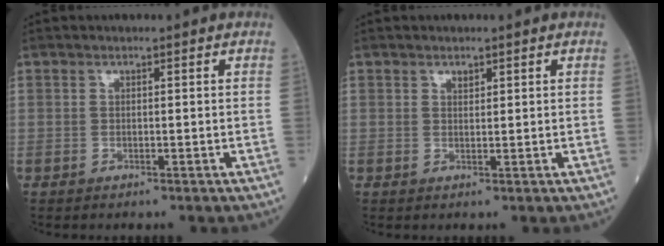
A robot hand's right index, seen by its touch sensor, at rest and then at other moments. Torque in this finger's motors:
{"motor_torque": [-0.07, 0.05, 0.00, 0.02]}